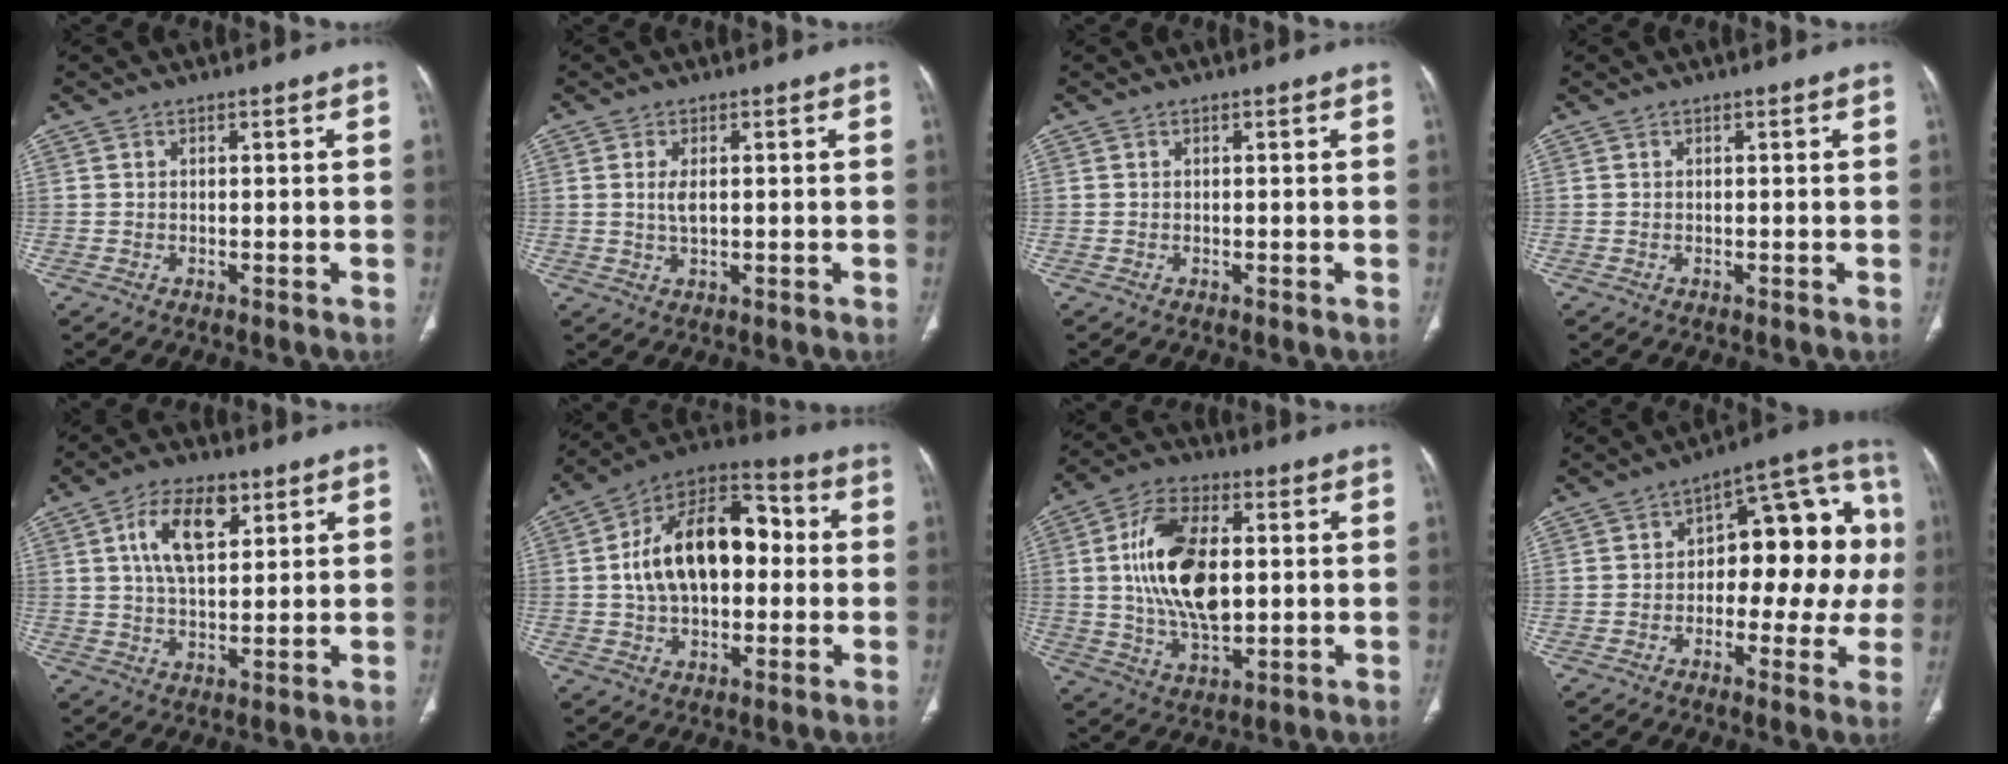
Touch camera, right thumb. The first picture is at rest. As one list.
[{"total": 2.6, "force": [0.5, 1.1, 2.4], "torque": [-0.052, -0.004, 0.013]}, {"total": 0.0}, {"total": 0.0}, {"total": 10.3, "force": [4.3, 5.2, 7.8], "torque": [-0.122, -0.011, 0.076]}, {"total": 19.5, "force": [1.3, 11.9, 15.4], "torque": [-0.228, 0.036, 0.016]}, {"total": 17.1, "force": [1.9, 9.1, 14.3], "torque": [-0.258, -0.002, 0.038]}, {"total": 18.3, "force": [0.4, 9.5, 15.6], "torque": [-0.147, 0.046, -0.001]}]